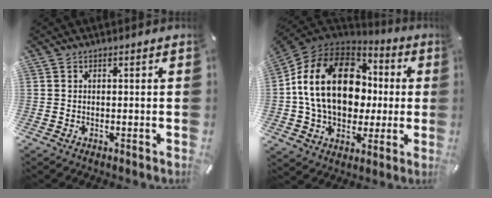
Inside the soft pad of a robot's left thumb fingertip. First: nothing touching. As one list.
[{"total": 22.0, "force": [2.2, 16.3, 14.6], "torque": [-0.301, 0.022, 0.041]}]